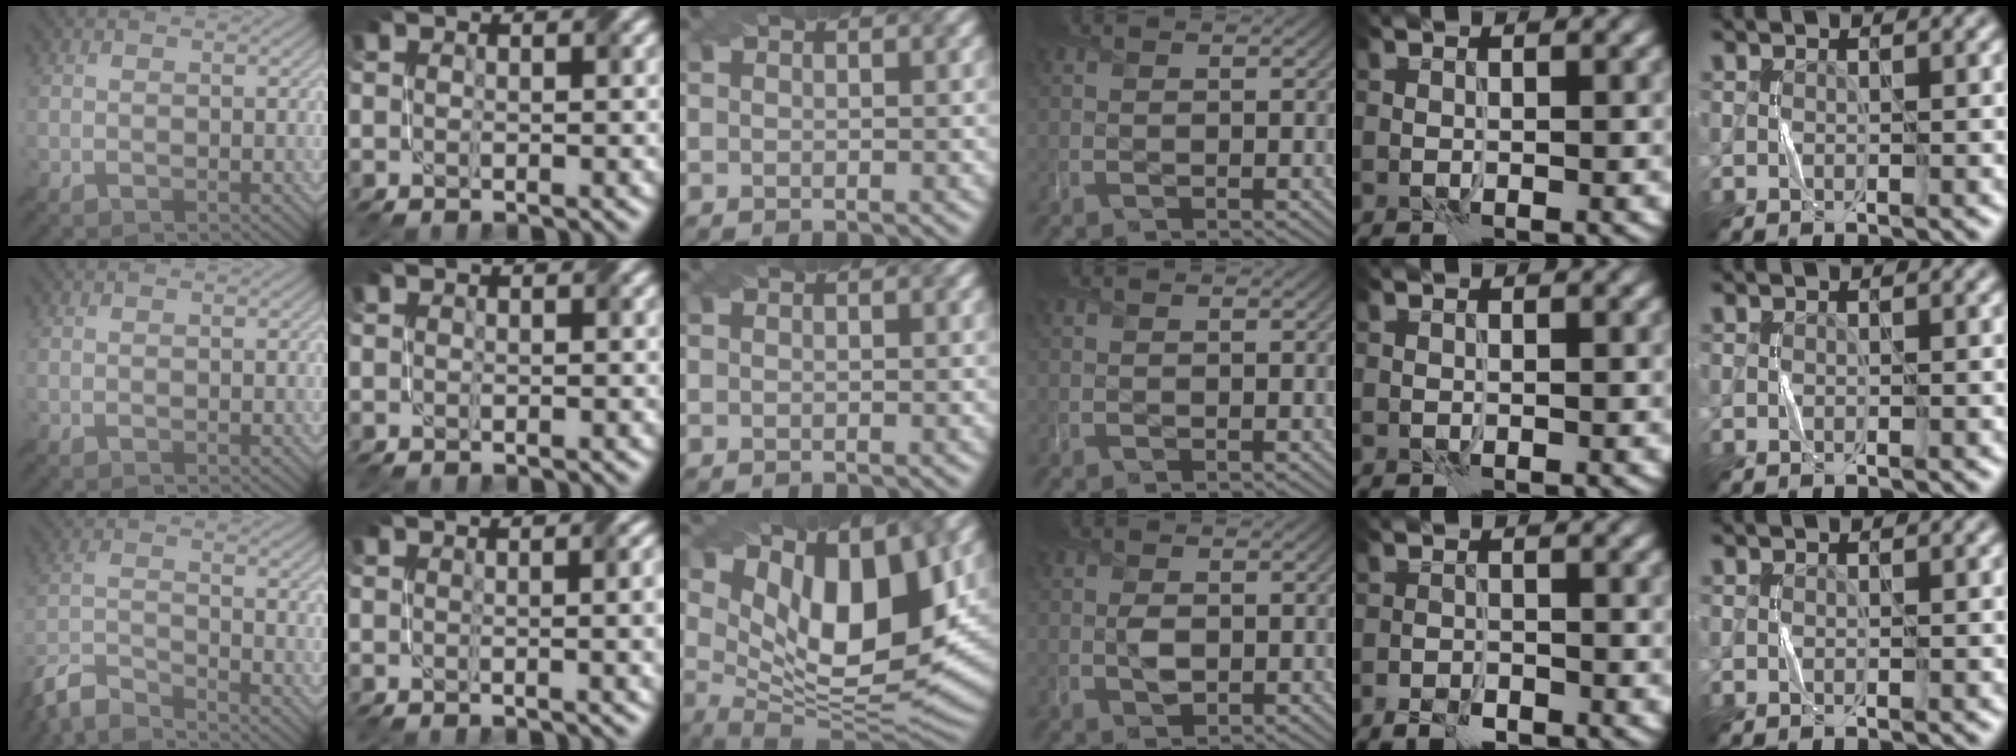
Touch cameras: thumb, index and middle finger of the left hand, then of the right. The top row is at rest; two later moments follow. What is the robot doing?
{"motion": "twist", "object": "screw"}